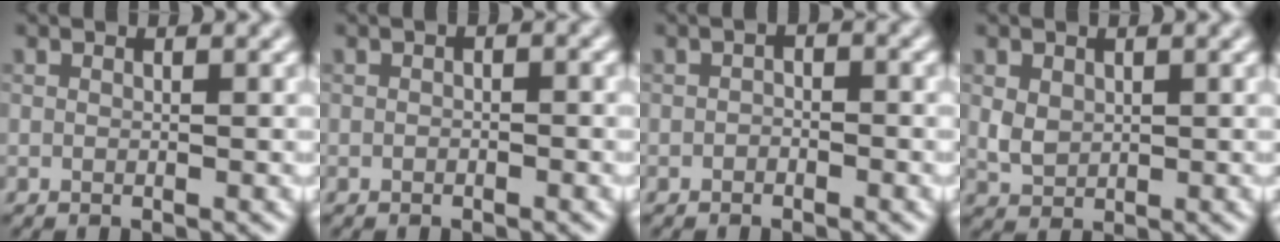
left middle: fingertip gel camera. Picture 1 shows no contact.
{"total": 0.9, "force": [-0.1, 0.5, 0.7], "torque": [-0.012, 0.002, -0.005]}
{"total": 1.0, "force": [-0.5, 0.6, 0.6], "torque": [-0.011, 0.003, -0.012]}
{"total": 1.9, "force": [0.4, 1.6, 1.1], "torque": [-0.025, -0.002, 0.010]}